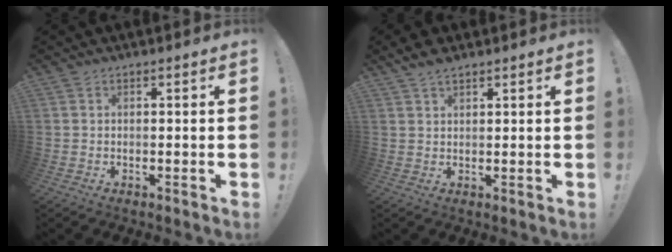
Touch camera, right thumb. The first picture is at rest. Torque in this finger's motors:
{"motor_torque": [-0.38, 0.40, 0.75, 0.44, 0.03]}